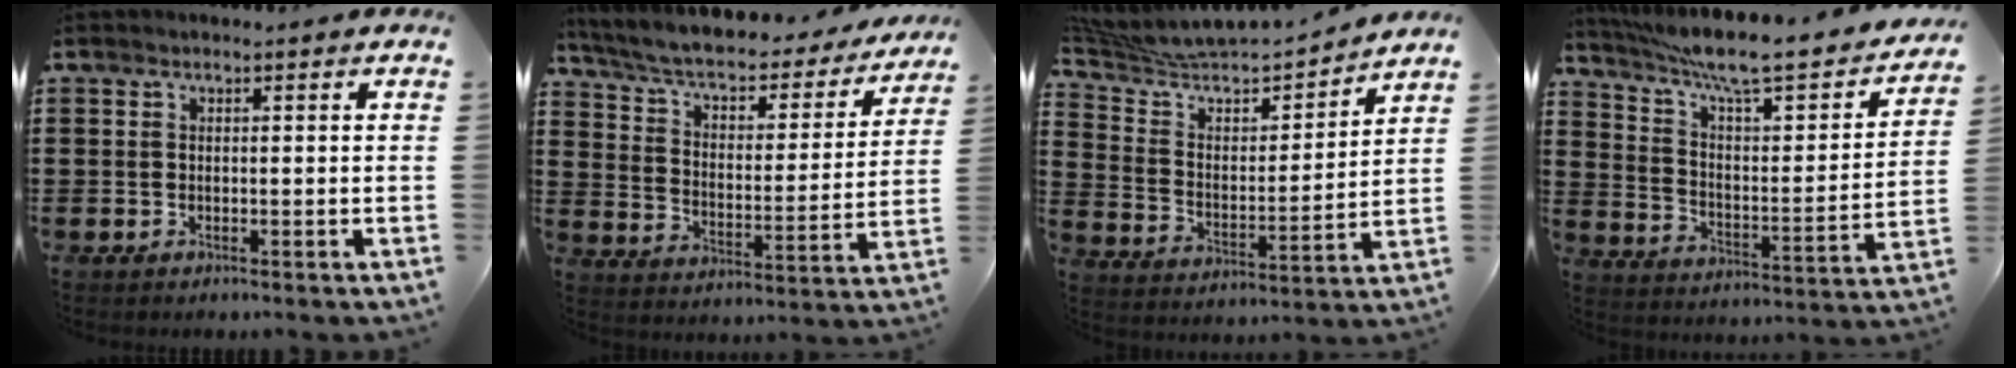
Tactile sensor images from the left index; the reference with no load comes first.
{"total": 4.9, "force": [3.8, 1.4, 2.7], "torque": [-0.070, -0.032, 0.057]}
{"total": 5.4, "force": [4.8, 1.8, 1.7], "torque": [-0.064, -0.038, 0.075]}
{"total": 8.3, "force": [6.6, 0.4, 5.0], "torque": [-0.115, -0.057, 0.104]}